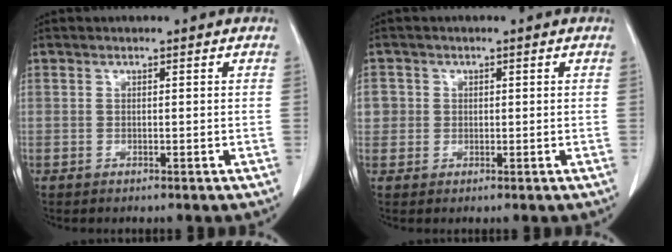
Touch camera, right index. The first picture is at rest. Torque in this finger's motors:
{"motor_torque": [-0.02, 0.01, 0.10, 0.00]}